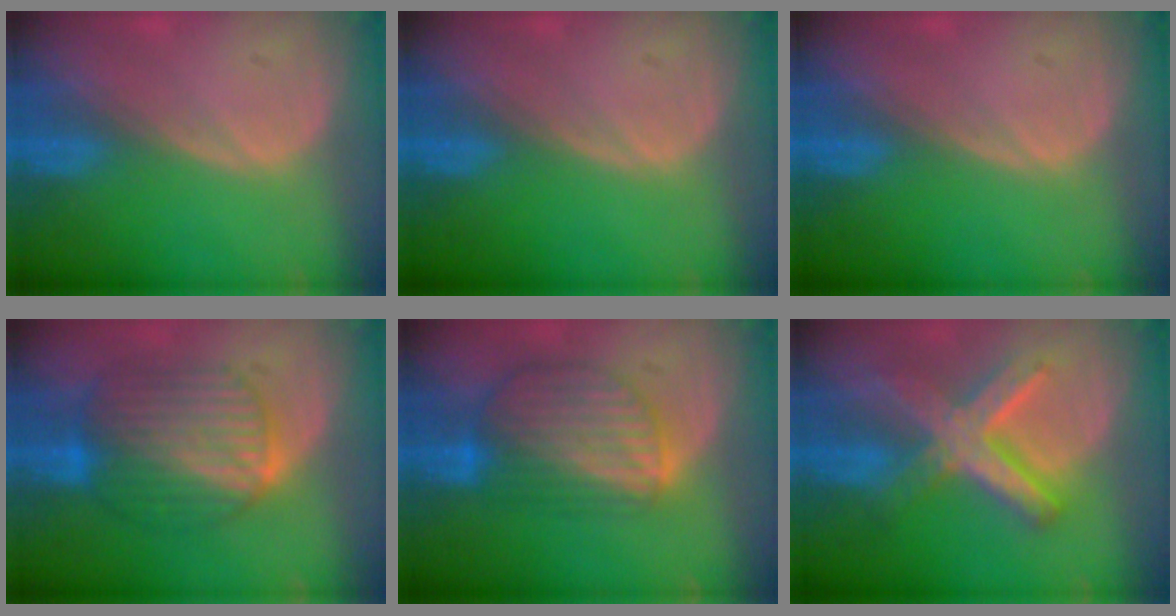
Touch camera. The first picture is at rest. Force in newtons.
{"total": 0.0}
{"total": 0.0}
{"total": 9.2, "press": 9.2, "slide": 0.7}
{"total": 8.8, "press": 7.8, "slide": 4.2}
{"total": 8.9, "press": 8.9, "slide": 0.7}